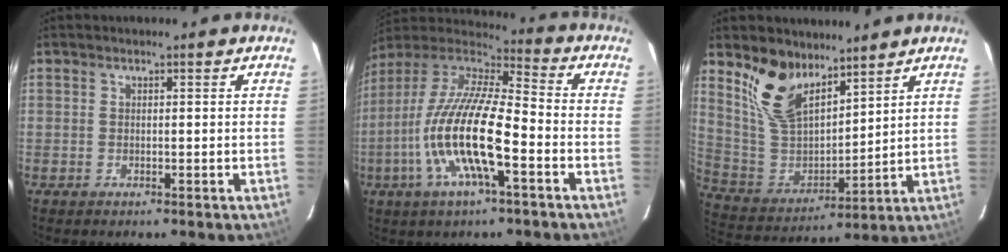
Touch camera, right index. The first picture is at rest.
{"total": 18.8, "force": [-6.1, 4.5, 17.2], "torque": [-0.333, -0.017, -0.126]}
{"total": 14.2, "force": [10.0, 7.0, 7.3], "torque": [-0.151, 0.001, 0.211]}